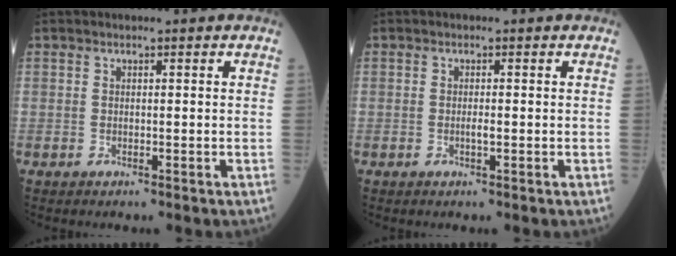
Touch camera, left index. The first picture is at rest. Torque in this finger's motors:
{"motor_torque": [0.05, 0.09, 0.01, 0.00]}